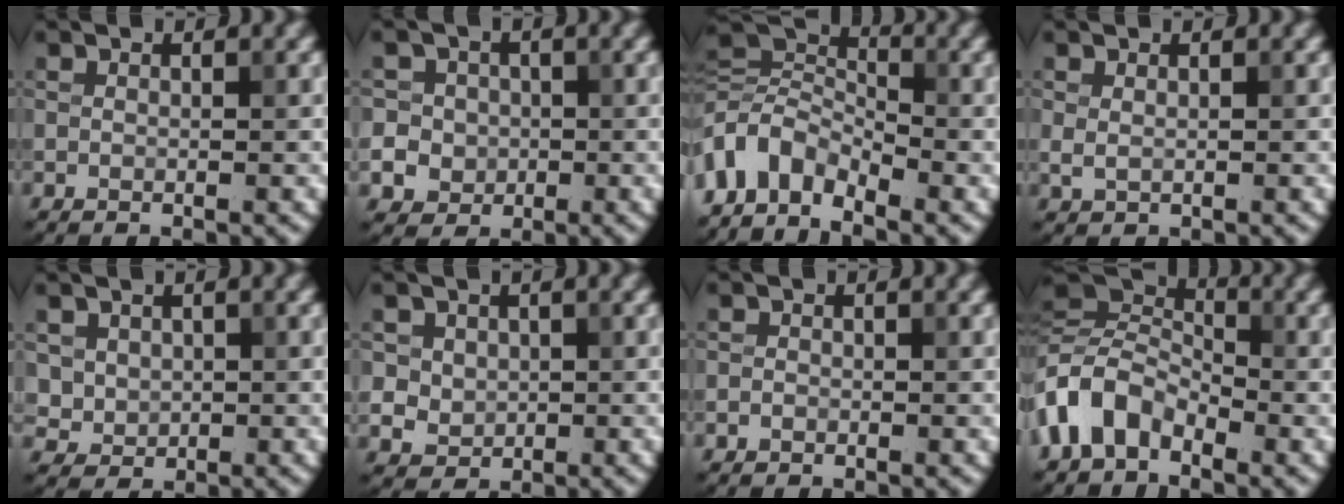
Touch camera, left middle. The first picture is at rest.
{"total": 7.5, "force": [-0.7, 7.3, 1.9], "torque": [-0.052, 0.015, -0.027]}
{"total": 5.1, "force": [-2.9, 2.9, 3.0], "torque": [-0.054, 0.008, -0.071]}
{"total": 0.9, "force": [0.1, 0.5, 0.7], "torque": [-0.018, 0.001, 0.004]}
{"total": 2.8, "force": [0.9, 2.4, 1.0], "torque": [-0.032, -0.003, 0.034]}
{"total": 3.4, "force": [1.0, 3.0, 1.3], "torque": [-0.026, 0.004, 0.024]}
{"total": 0.6, "force": [-0.4, 0.4, 0.1], "torque": [0.001, -0.001, -0.007]}
{"total": 6.2, "force": [-2.7, 4.0, 4.0], "torque": [-0.083, 0.011, -0.072]}